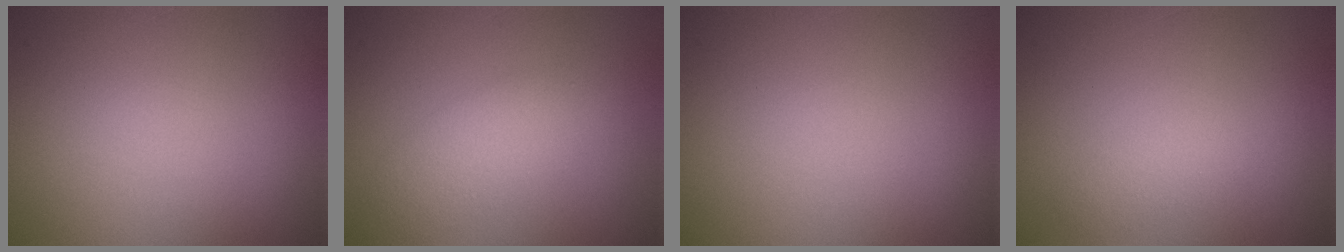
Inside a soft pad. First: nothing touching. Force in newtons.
{"total": 2.8, "press": 2.8, "slide": 0.0}
{"total": 0.0}
{"total": 1.3, "press": 1.3, "slide": 0.0}